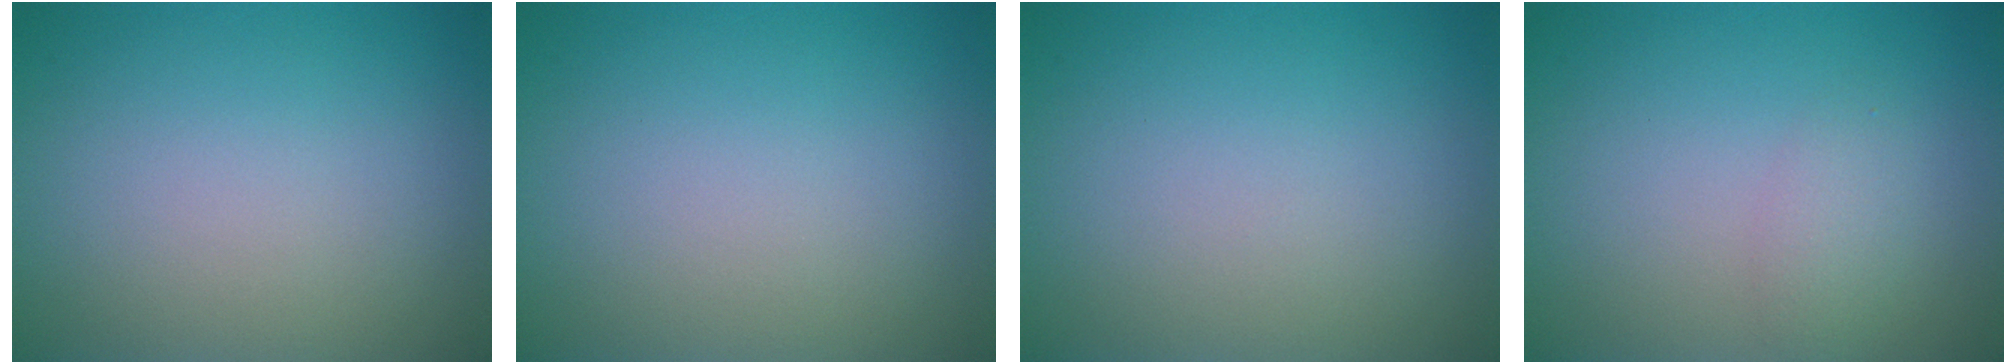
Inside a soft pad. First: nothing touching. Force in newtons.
{"total": 0.0}
{"total": 0.0}
{"total": 1.6, "press": 1.6, "slide": 0.1}